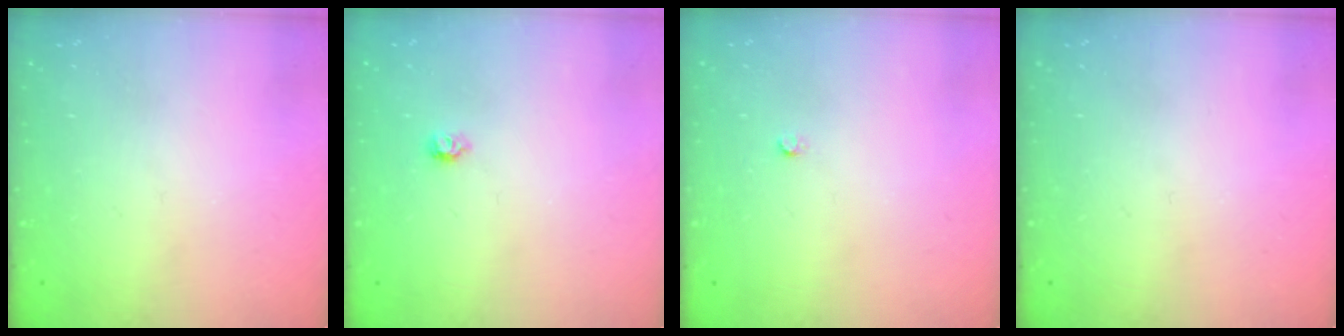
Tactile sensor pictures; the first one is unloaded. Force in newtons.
{"total": 3.8, "press": 3.7, "slide": 0.6}
{"total": 2.2, "press": 2.2, "slide": 0.3}
{"total": 0.0}